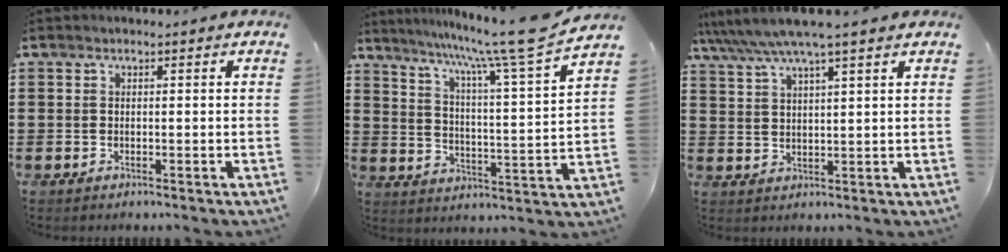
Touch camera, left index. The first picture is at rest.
{"total": 10.7, "force": [8.8, -1.3, 6.0], "torque": [-0.122, -0.063, 0.132]}
{"total": 5.7, "force": [4.7, 0.1, 3.4], "torque": [-0.078, -0.017, 0.080]}